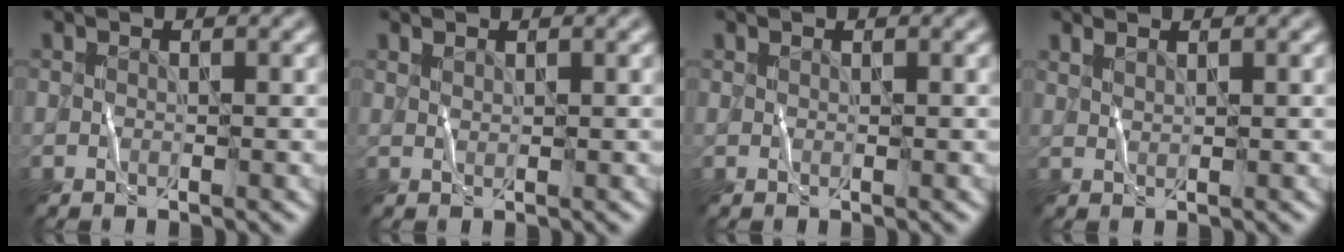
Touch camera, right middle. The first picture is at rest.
{"total": 0.6, "force": [0.6, 0.2, 0.2], "torque": [-0.007, 0.000, 0.013]}
{"total": 0.0}
{"total": 0.9, "force": [0.8, 0.2, 0.3], "torque": [-0.008, -0.002, 0.018]}